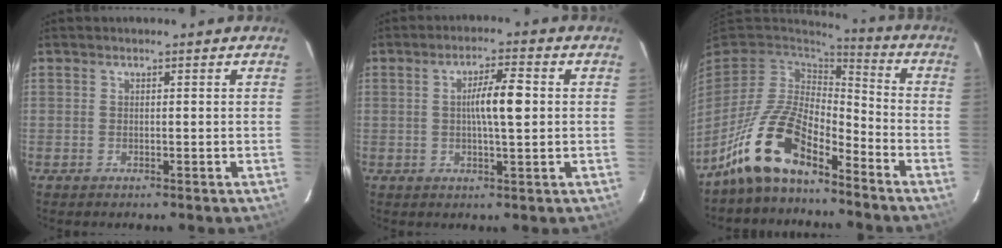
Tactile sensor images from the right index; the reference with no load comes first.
{"total": 6.0, "force": [0.5, 0.7, 6.0], "torque": [-0.105, 0.009, 0.006]}
{"total": 12.6, "force": [-9.1, 4.3, 7.6], "torque": [-0.158, 0.017, -0.175]}